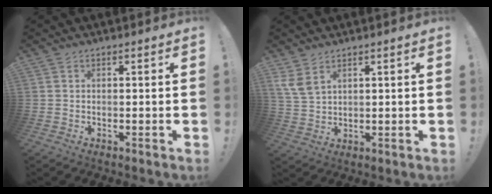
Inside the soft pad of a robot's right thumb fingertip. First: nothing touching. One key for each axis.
{"total": 5.7, "fx": 3.6, "fy": 2.7, "fz": 3.5, "tx": -0.080, "ty": -0.015, "tz": 0.070}